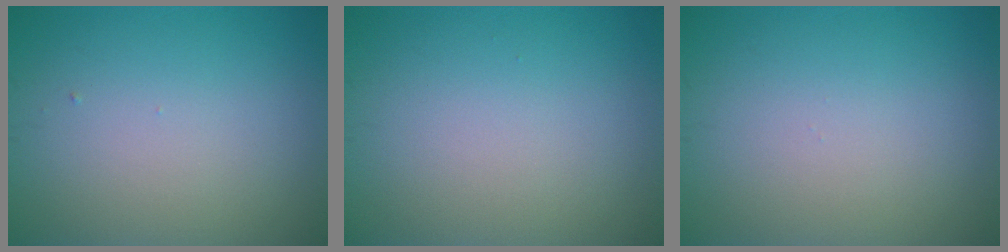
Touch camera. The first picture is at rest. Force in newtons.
{"total": 0.0}
{"total": 0.0}